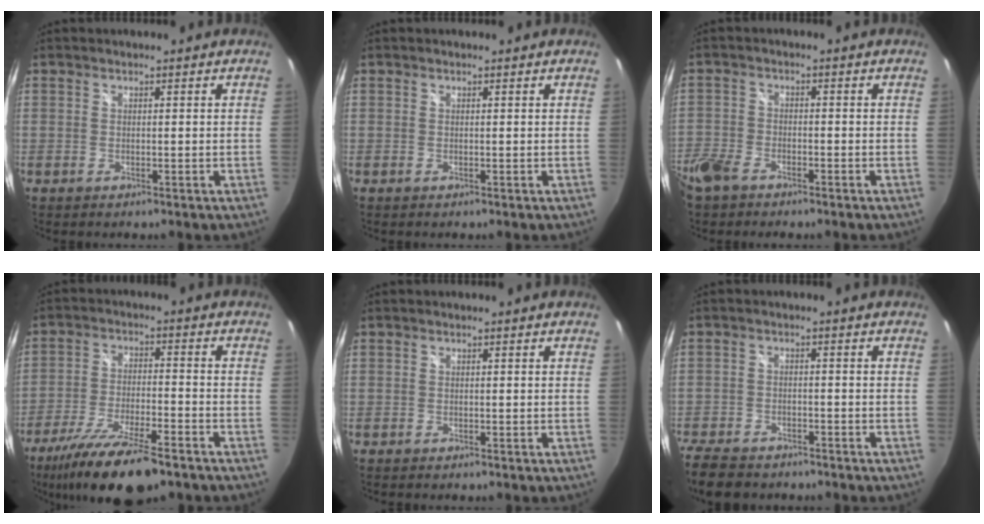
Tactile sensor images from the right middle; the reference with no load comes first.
{"total": 0.0}
{"total": 7.8, "force": [-5.7, 3.8, 3.8], "torque": [-0.104, -0.017, -0.116]}
{"total": 15.9, "force": [-11.9, 3.3, 9.9], "torque": [-0.200, -0.036, -0.207]}
{"total": 0.0}
{"total": 10.0, "force": [-8.1, 4.4, 3.9], "torque": [-0.121, -0.018, -0.145]}